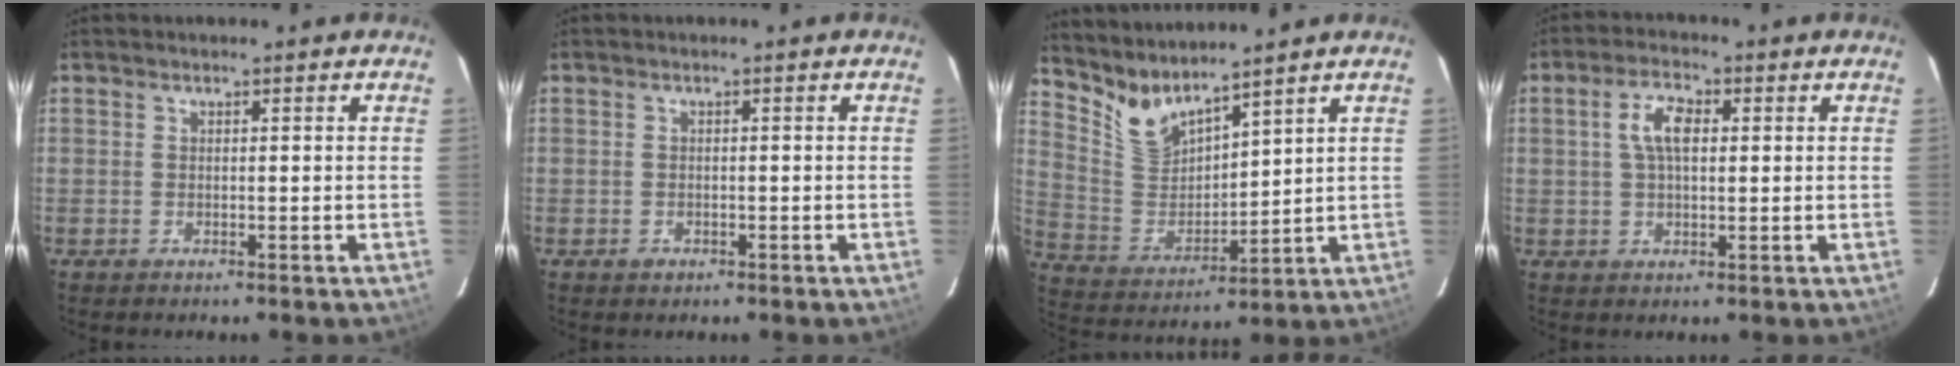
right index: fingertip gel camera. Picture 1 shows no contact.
{"total": 1.2, "force": [-0.7, 0.9, 0.3], "torque": [-0.003, -0.002, -0.008]}
{"total": 8.3, "force": [7.6, 1.6, 3.0], "torque": [-0.070, -0.016, 0.165]}
{"total": 5.5, "force": [1.2, 2.8, 4.6], "torque": [-0.088, 0.013, 0.023]}